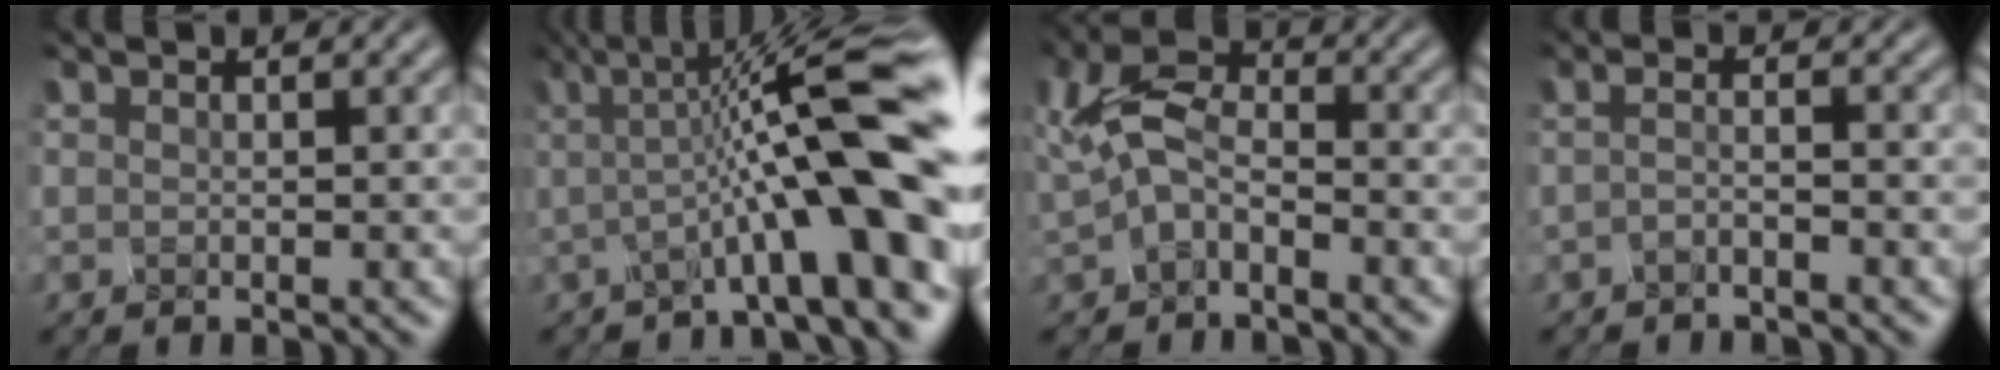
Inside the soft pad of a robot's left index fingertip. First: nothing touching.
{"total": 12.3, "force": [-1.0, 2.3, 12.0], "torque": [-0.157, 0.031, -0.029]}
{"total": 4.7, "force": [-1.1, 3.0, 3.4], "torque": [-0.076, 0.011, -0.034]}
{"total": 1.6, "force": [-1.2, 0.2, 1.0], "torque": [-0.018, -0.010, -0.035]}